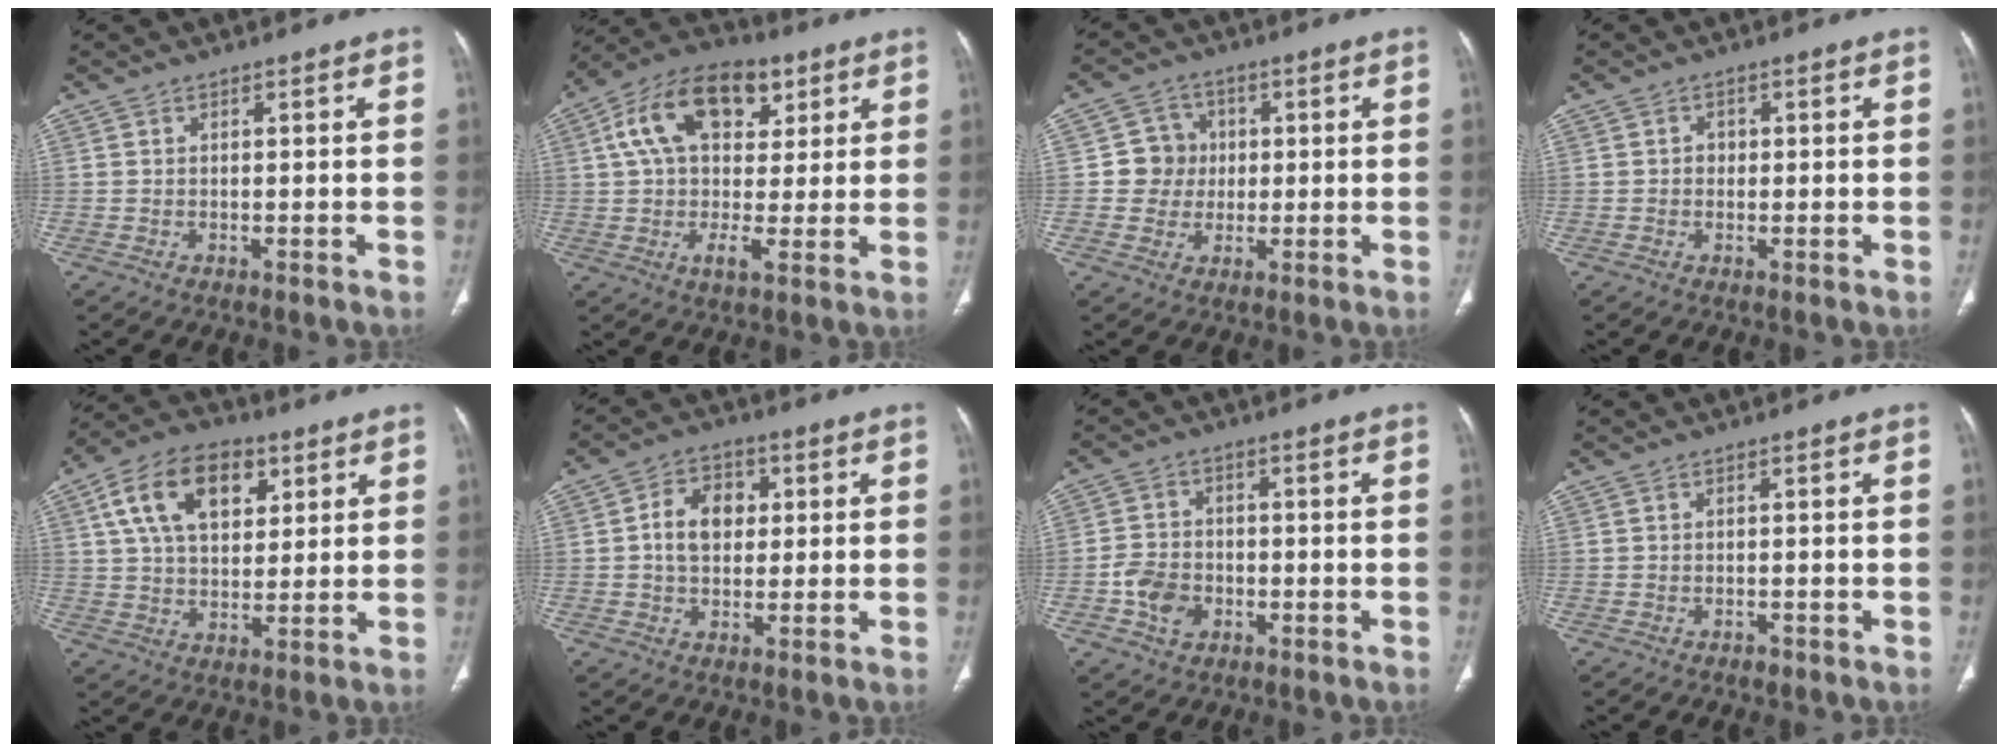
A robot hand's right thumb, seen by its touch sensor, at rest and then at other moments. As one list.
[{"total": 18.3, "force": [6.4, 10.6, 13.5], "torque": [-0.203, 0.005, 0.098]}, {"total": 6.4, "force": [0.2, 6.2, 1.5], "torque": [0.013, 0.011, -0.002]}, {"total": 1.5, "force": [0.1, 1.4, 0.7], "torque": [-0.002, 0.004, -0.001]}, {"total": 15.5, "force": [6.0, 9.5, 10.6], "torque": [-0.159, -0.005, 0.102]}, {"total": 8.1, "force": [1.1, 5.9, 5.4], "torque": [-0.069, 0.010, 0.014]}, {"total": 6.4, "force": [-2.1, 4.9, 3.5], "torque": [-0.046, 0.014, -0.038]}, {"total": 0.8, "force": [-0.6, 0.5, 0.3], "torque": [-0.002, 0.000, -0.009]}]